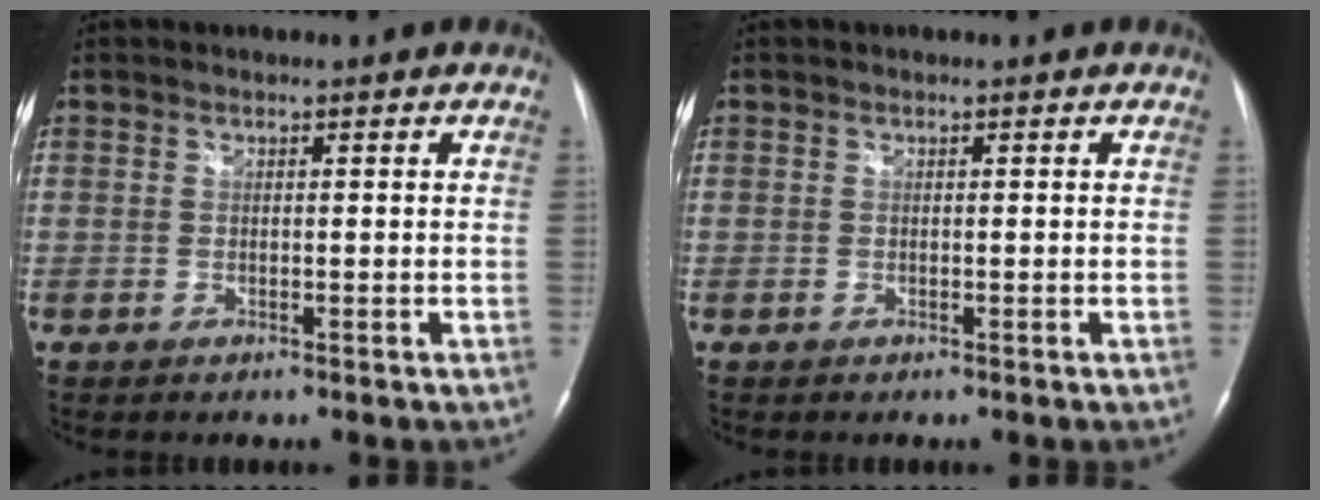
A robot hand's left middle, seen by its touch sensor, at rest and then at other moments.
{"total": 0.0}